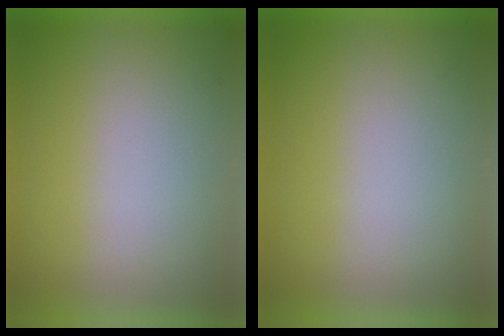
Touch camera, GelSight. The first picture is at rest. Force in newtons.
{"total": 0.0}